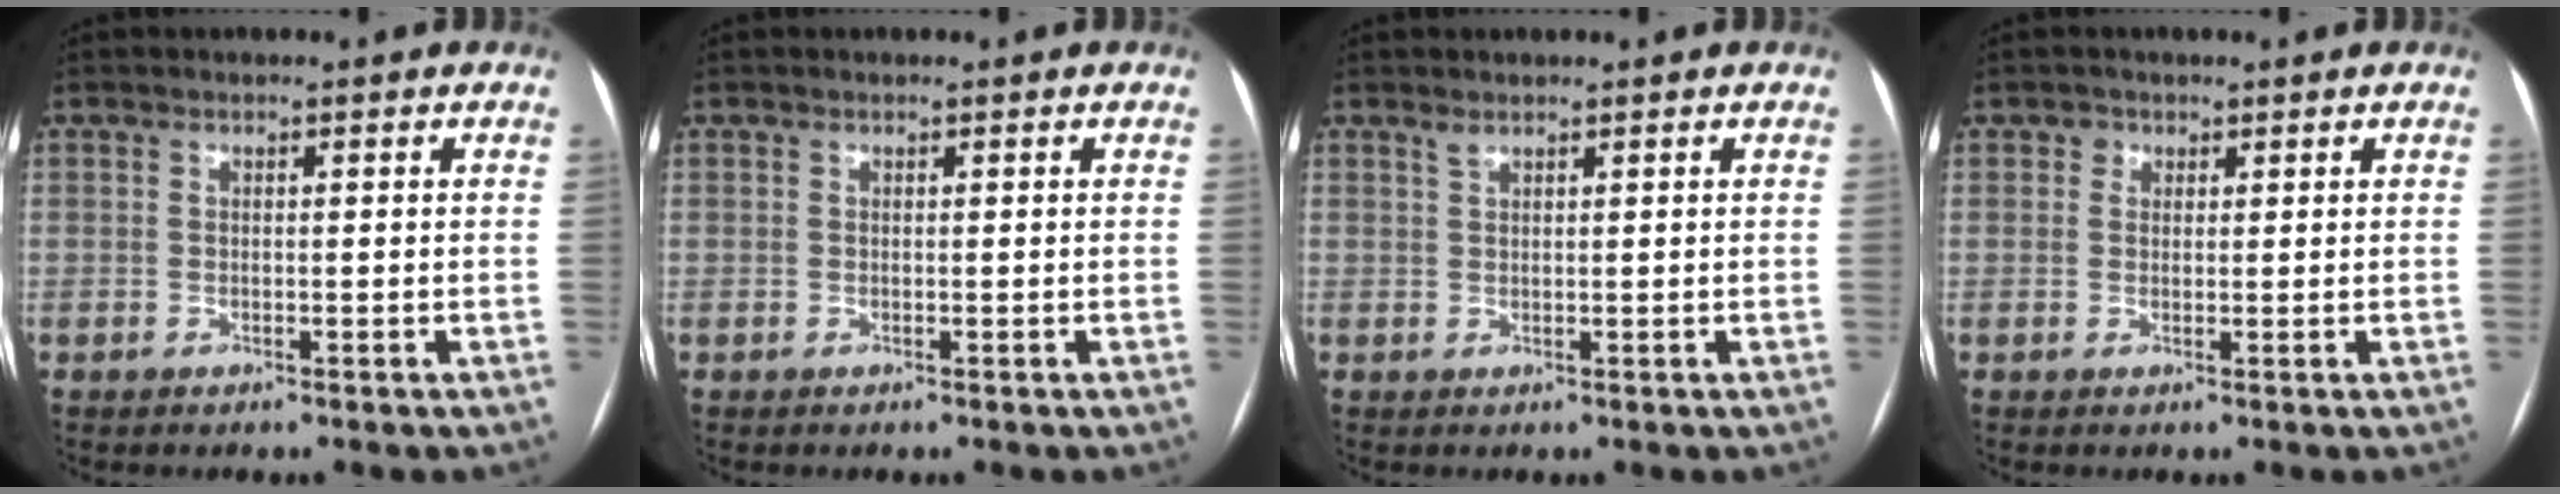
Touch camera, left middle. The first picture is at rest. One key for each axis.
{"total": 0.0}
{"total": 0.8, "fx": 0.8, "fy": 0.1, "fz": 0.3, "tx": -0.010, "ty": -0.001, "tz": 0.018}
{"total": 1.2, "fx": 0.7, "fy": 1.1, "fz": 0.1, "tx": 0.005, "ty": -0.003, "tz": 0.006}